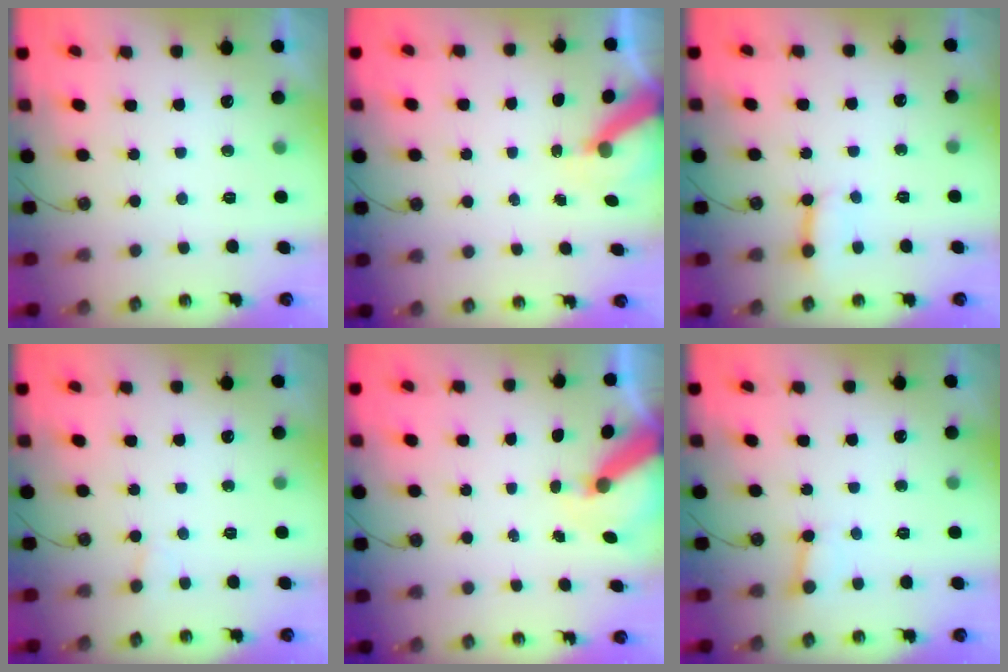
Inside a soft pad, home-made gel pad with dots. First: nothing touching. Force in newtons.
{"total": 6.1, "press": 6.1, "slide": 0.7}
{"total": 2.9, "press": 2.9, "slide": 0.2}
{"total": 2.3, "press": 2.3, "slide": 0.1}
{"total": 6.9, "press": 6.9, "slide": 0.9}
{"total": 2.7, "press": 2.7, "slide": 0.3}